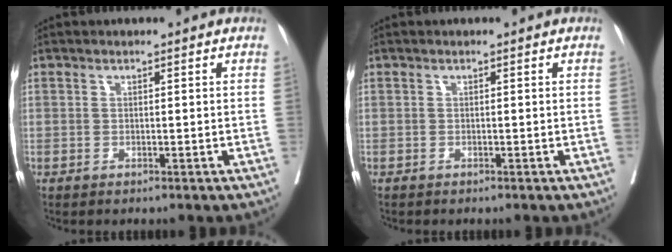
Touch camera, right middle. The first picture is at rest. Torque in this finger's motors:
{"motor_torque": [-0.33, -0.18, 0.02, -0.01]}